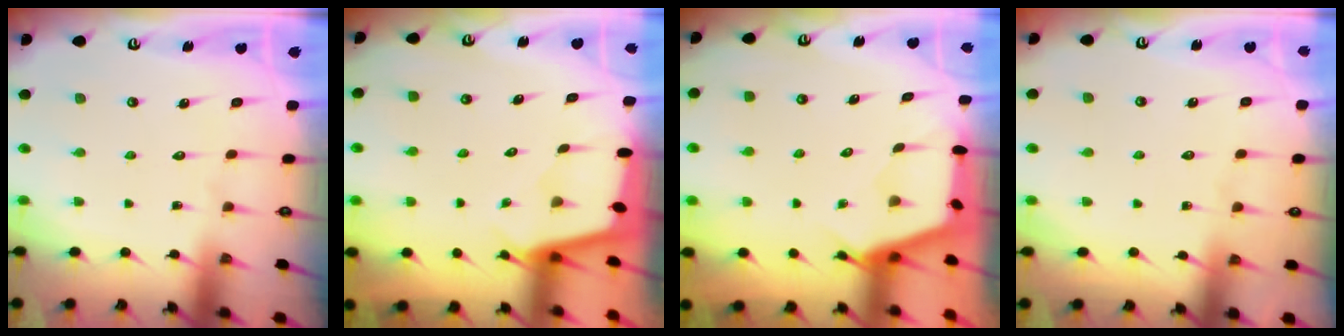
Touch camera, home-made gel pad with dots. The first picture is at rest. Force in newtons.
{"total": 1.7, "press": 1.7, "slide": 0.2}
{"total": 2.7, "press": 2.7, "slide": 0.3}
{"total": 1.8, "press": 1.8, "slide": 0.4}